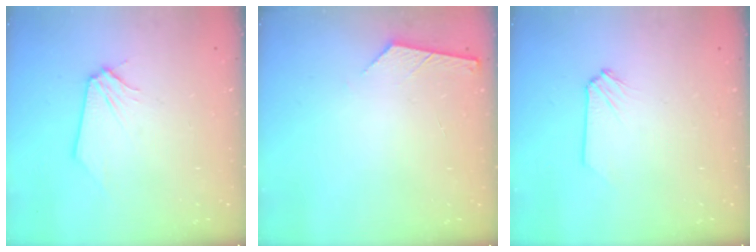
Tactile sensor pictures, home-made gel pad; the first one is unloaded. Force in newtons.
{"total": 4.0, "press": 4.0, "slide": 0.5}
{"total": 0.0}